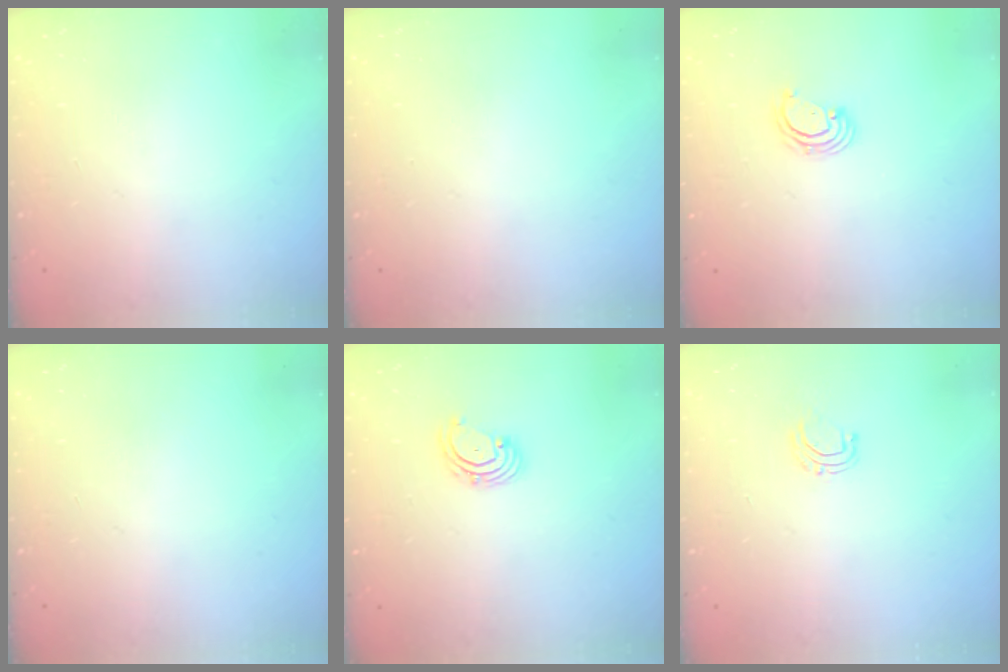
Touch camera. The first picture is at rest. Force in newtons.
{"total": 0.0}
{"total": 2.4, "press": 2.4, "slide": 0.2}
{"total": 0.0}
{"total": 2.7, "press": 2.7, "slide": 0.6}
{"total": 4.2, "press": 4.2, "slide": 0.2}